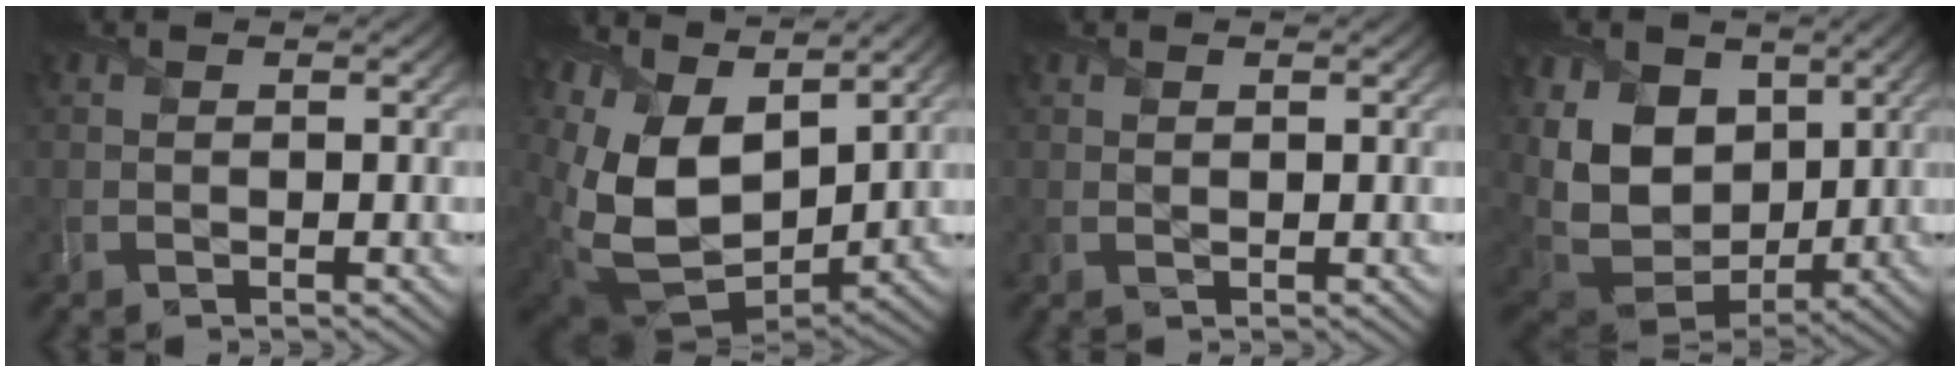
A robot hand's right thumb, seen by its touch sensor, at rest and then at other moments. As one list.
[{"total": 14.7, "force": [4.2, 9.4, 10.5], "torque": [-0.265, -0.011, 0.095]}, {"total": 0.6, "force": [0.4, 0.4, 0.0], "torque": [-0.004, -0.002, 0.010]}, {"total": 14.3, "force": [3.5, 10.4, 9.1], "torque": [-0.238, 0.018, 0.081]}]